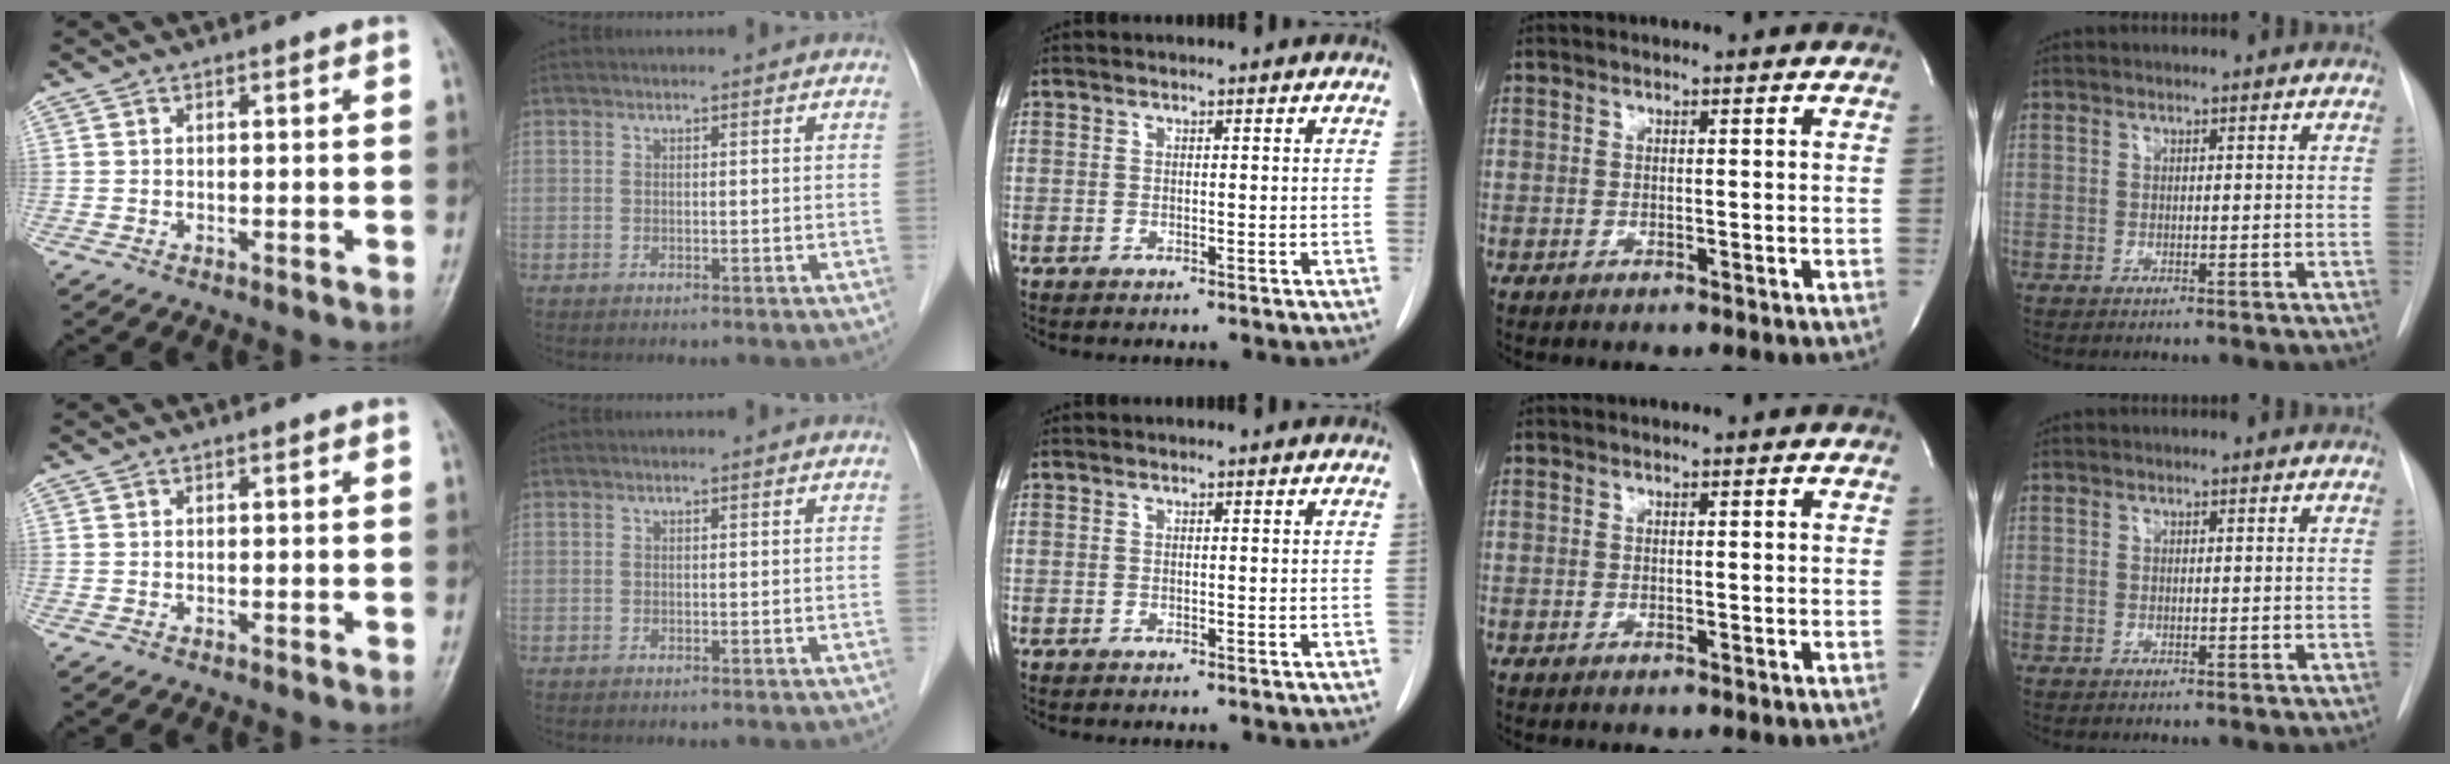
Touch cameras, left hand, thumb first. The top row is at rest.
{}